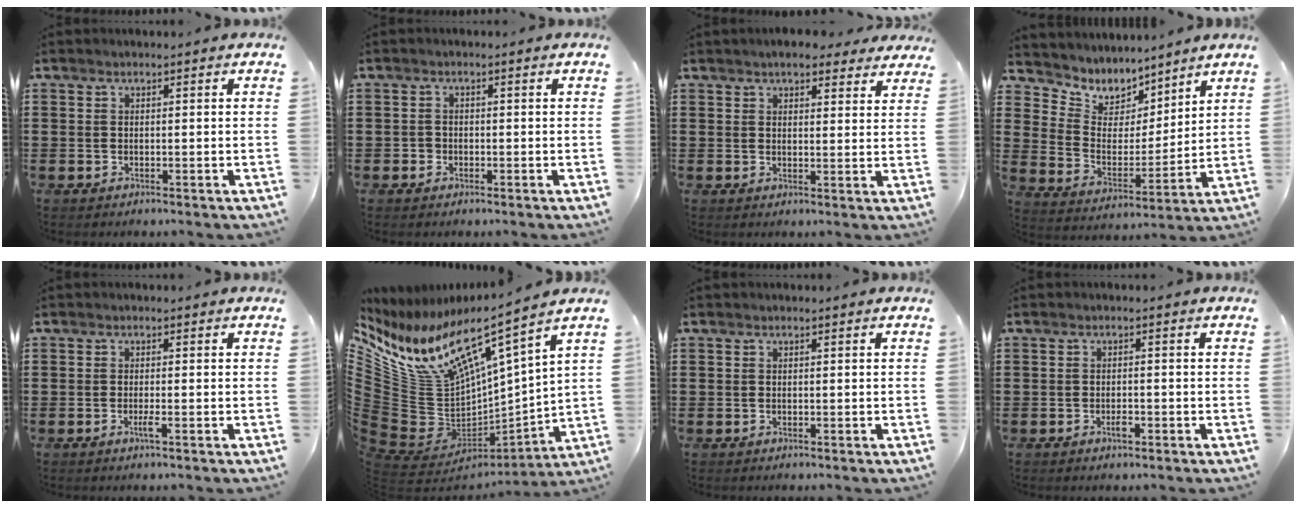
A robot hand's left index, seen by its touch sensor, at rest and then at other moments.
{"total": 1.1, "force": [-0.4, 1.0, 0.2], "torque": [-0.007, 0.004, -0.011]}
{"total": 4.3, "force": [3.9, 1.1, 1.5], "torque": [-0.031, -0.006, 0.072]}
{"total": 6.3, "force": [5.6, 2.8, -0.5], "torque": [-0.037, -0.049, 0.100]}
{"total": 1.5, "force": [-0.6, -0.1, 1.4], "torque": [-0.032, -0.008, -0.012]}
{"total": 12.2, "force": [7.2, 6.2, 7.6], "torque": [-0.204, -0.065, 0.122]}
{"total": 0.0}
{"total": 1.5, "force": [-0.7, 0.6, 1.1], "torque": [-0.024, 0.000, -0.013]}